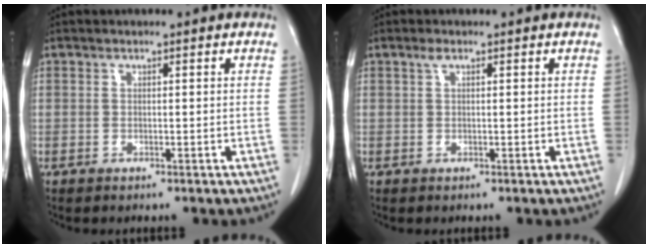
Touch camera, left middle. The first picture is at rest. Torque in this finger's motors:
{"motor_torque": [0.36, -0.33, 0.02, -0.01]}